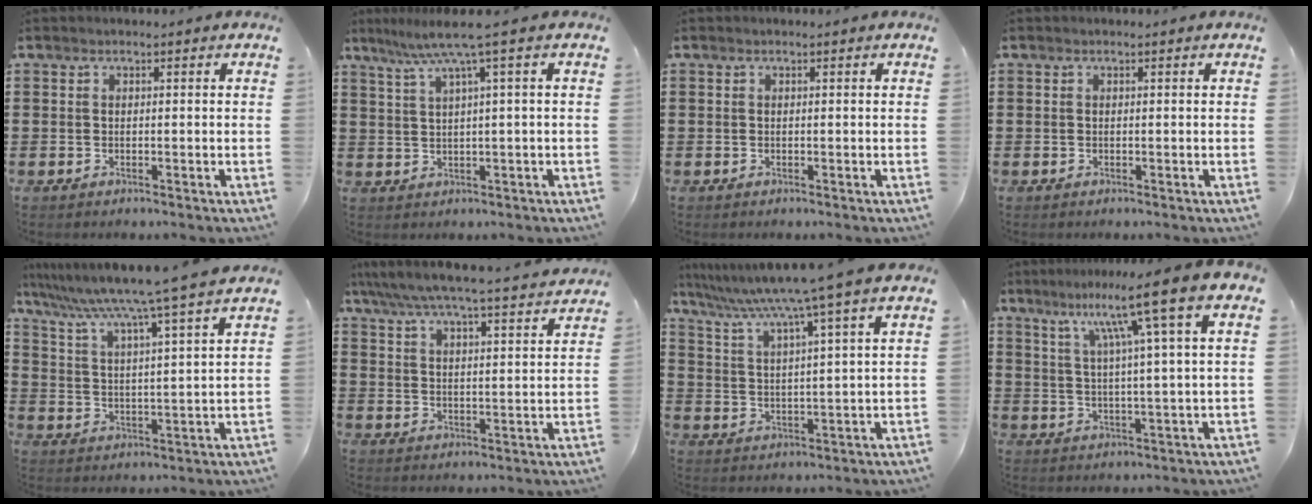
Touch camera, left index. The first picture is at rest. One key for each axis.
{"total": 5.5, "fx": 2.1, "fy": -0.5, "fz": 5.1, "tx": -0.105, "ty": -0.010, "tz": 0.031}
{"total": 0.0}
{"total": 0.0}
{"total": 7.1, "fx": 6.0, "fy": -1.9, "fz": 3.3, "tx": -0.089, "ty": -0.052, "tz": 0.091}
{"total": 5.5, "fx": 5.1, "fy": -0.2, "fz": 2.1, "tx": -0.063, "ty": -0.039, "tz": 0.083}
{"total": 7.2, "fx": 5.5, "fy": -1.6, "fz": 4.4, "tx": -0.107, "ty": -0.041, "tz": 0.084}
{"total": 10.7, "fx": 5.8, "fy": -1.0, "fz": 8.9, "tx": -0.172, "ty": -0.020, "tz": 0.081}